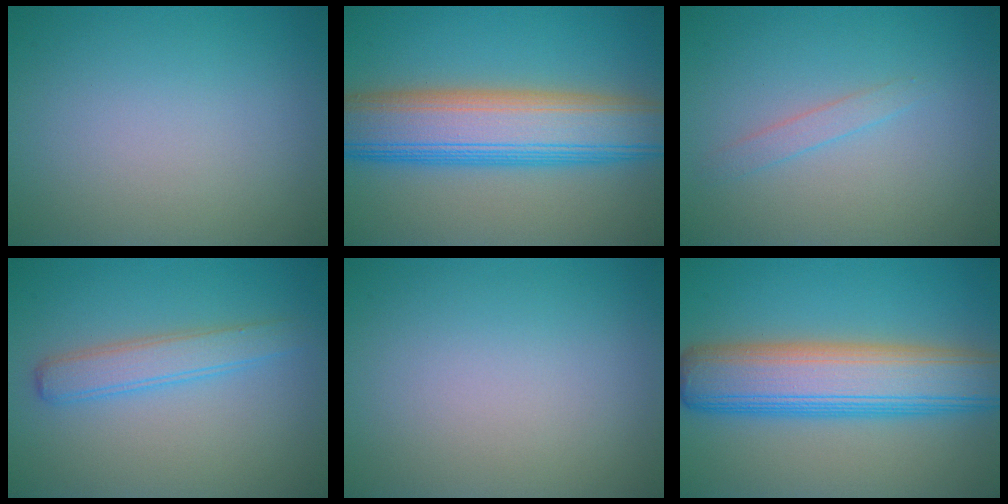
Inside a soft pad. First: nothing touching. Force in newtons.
{"total": 10.6, "press": 10.6, "slide": 0.2}
{"total": 1.2, "press": 1.2, "slide": 0.1}
{"total": 2.9, "press": 2.9, "slide": 0.1}
{"total": 0.0}
{"total": 9.7, "press": 9.7, "slide": 0.4}